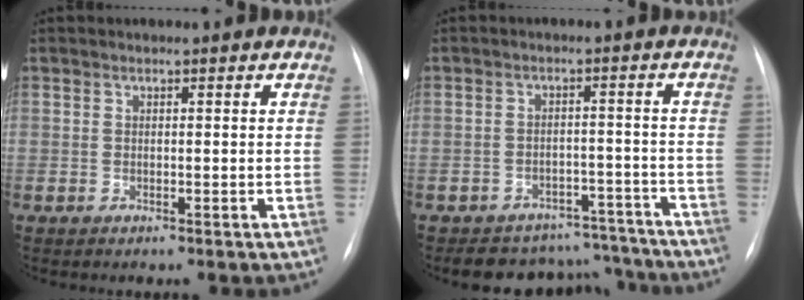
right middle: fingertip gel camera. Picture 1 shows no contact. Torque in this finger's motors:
{"motor_torque": [0.42, -0.50, 0.07, 0.05]}